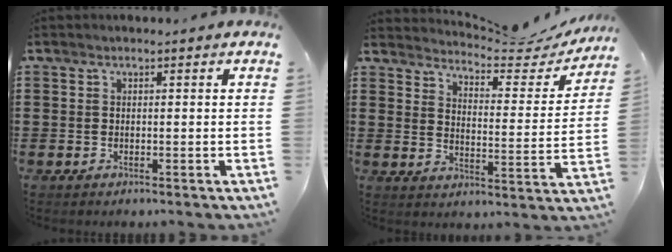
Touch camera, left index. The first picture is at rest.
{"total": 4.6, "force": [4.5, 0.3, 1.1], "torque": [-0.040, -0.035, 0.071]}